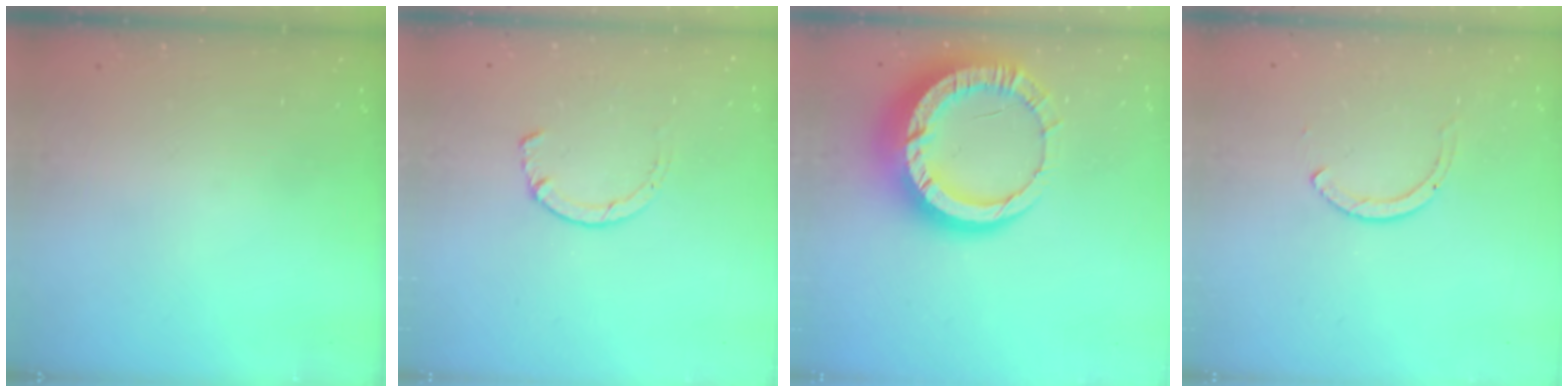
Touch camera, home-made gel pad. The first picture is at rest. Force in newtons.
{"total": 1.5, "press": 1.5, "slide": 0.3}
{"total": 17.1, "press": 17.0, "slide": 1.9}
{"total": 2.0, "press": 1.9, "slide": 0.3}